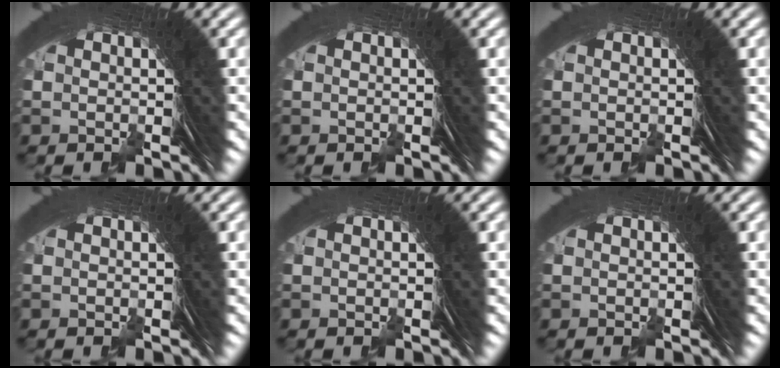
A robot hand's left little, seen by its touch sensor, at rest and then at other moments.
{"total": 0.0}
{"total": 0.0}
{"total": 0.0}
{"total": 0.0}
{"total": 0.0}